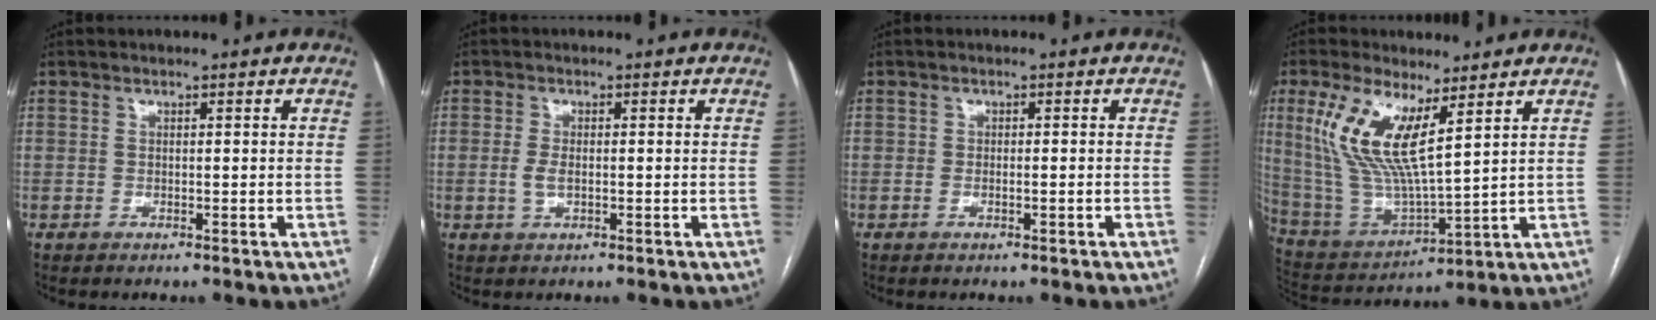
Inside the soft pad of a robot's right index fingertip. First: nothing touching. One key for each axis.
{"total": 2.5, "fx": -0.3, "fy": 1.1, "fz": 2.2, "tx": -0.049, "ty": -0.001, "tz": -0.005}
{"total": 0.8, "fx": -0.5, "fy": 0.2, "fz": 0.7, "tx": -0.013, "ty": 0.001, "tz": -0.004}
{"total": 13.5, "fx": 5.8, "fy": 3.5, "fz": 11.7, "tx": -0.261, "ty": 0.001, "tz": 0.121}